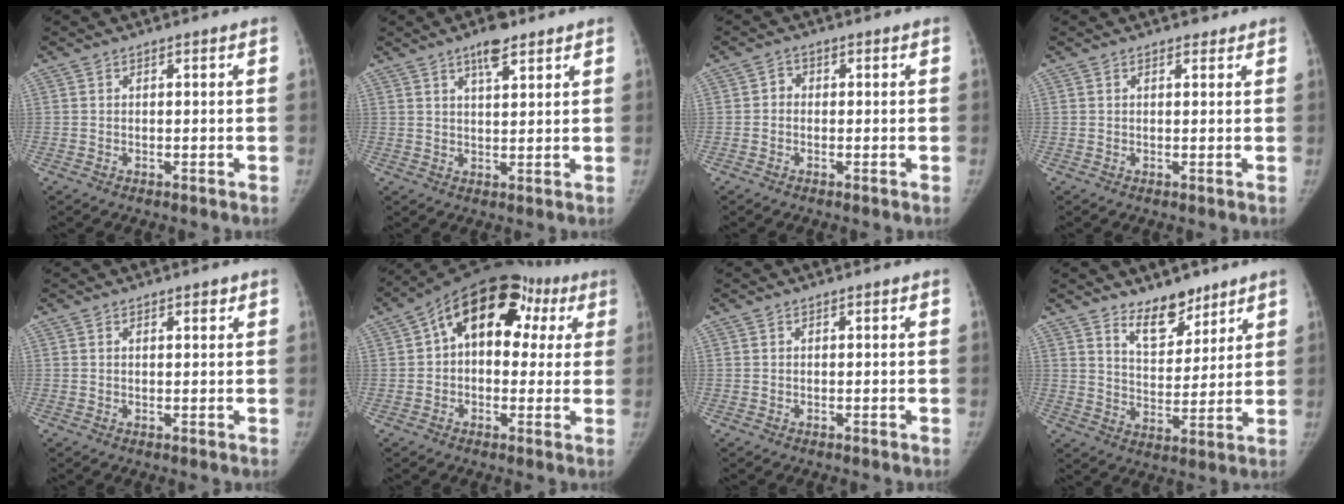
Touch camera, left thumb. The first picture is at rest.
{"total": 6.2, "force": [4.0, 2.2, 4.2], "torque": [-0.052, -0.018, 0.062]}
{"total": 1.6, "force": [-0.4, 1.4, 0.7], "torque": [-0.001, 0.006, -0.015]}
{"total": 1.3, "force": [1.1, 0.7, 0.1], "torque": [0.010, -0.007, 0.011]}
{"total": 1.3, "force": [0.9, 0.6, 0.8], "torque": [-0.003, -0.004, 0.011]}
{"total": 17.9, "force": [5.5, 11.6, 12.5], "torque": [-0.132, 0.044, 0.071]}
{"total": 0.0}
{"total": 8.6, "force": [6.6, 4.1, 3.7], "torque": [-0.028, -0.053, 0.115]}